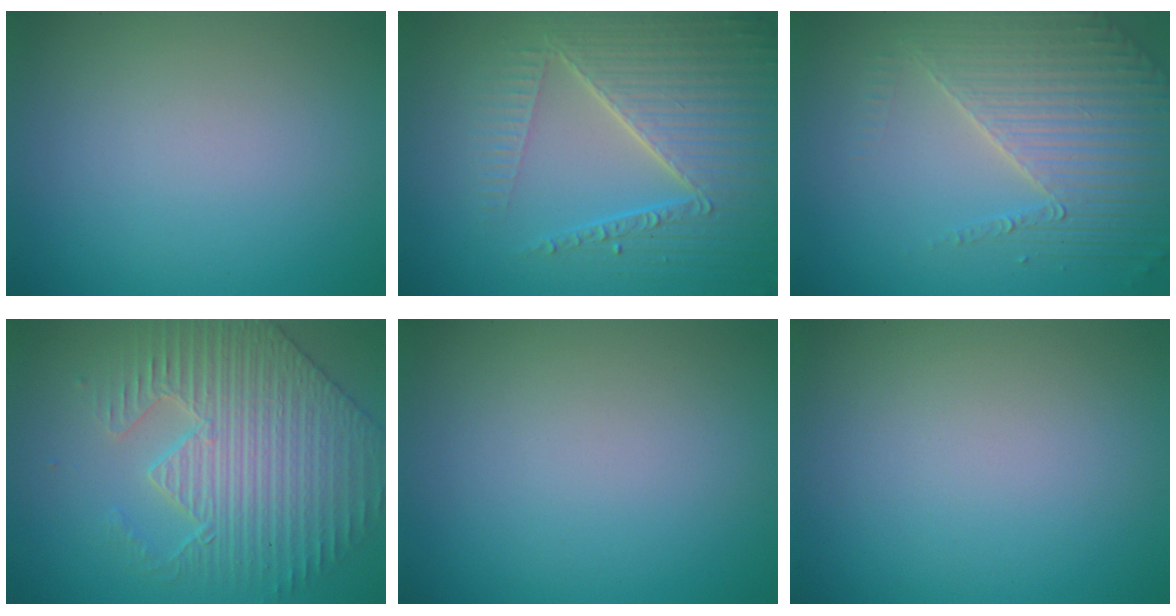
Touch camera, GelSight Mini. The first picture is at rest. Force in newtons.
{"total": 7.0, "press": 5.4, "slide": 4.4}
{"total": 4.6, "press": 4.1, "slide": 2.0}
{"total": 5.0, "press": 4.9, "slide": 1.3}
{"total": 0.0}
{"total": 0.0}